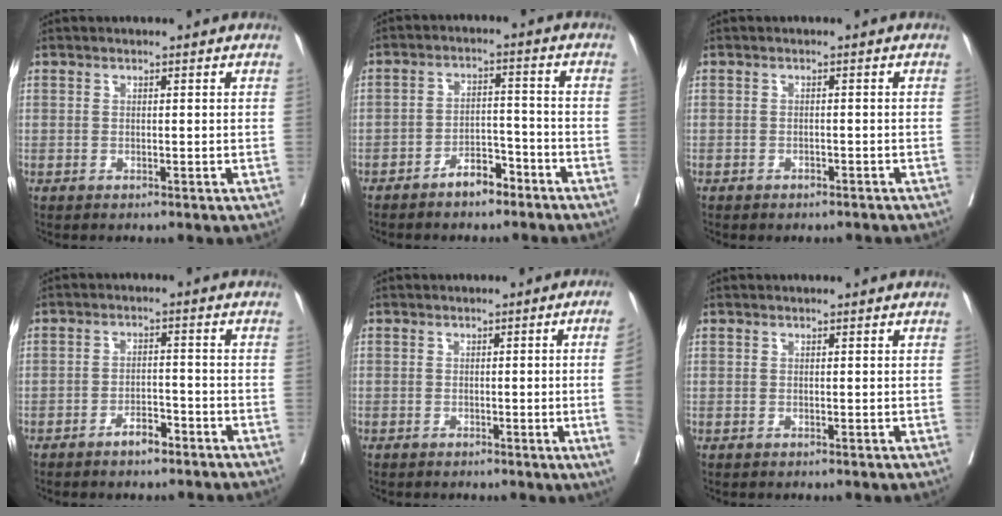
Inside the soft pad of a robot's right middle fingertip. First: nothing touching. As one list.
[{"total": 4.9, "force": [-3.7, 2.0, 2.5], "torque": [-0.043, 0.011, -0.061]}, {"total": 1.6, "force": [-1.3, 0.6, 0.6], "torque": [-0.009, -0.001, -0.016]}, {"total": 3.5, "force": [-2.6, 1.2, 1.9], "torque": [-0.033, 0.004, -0.042]}, {"total": 6.6, "force": [-1.0, -2.5, 6.0], "torque": [-0.066, -0.015, -0.012]}, {"total": 0.0}]